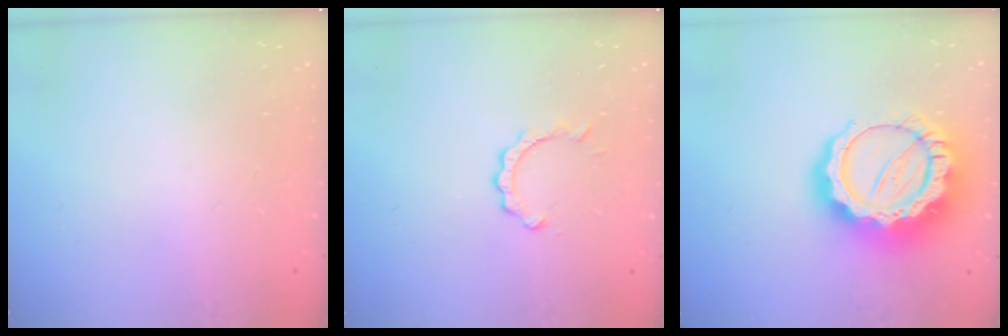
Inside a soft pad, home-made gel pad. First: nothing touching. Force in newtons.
{"total": 2.8, "press": 2.8, "slide": 0.3}
{"total": 21.8, "press": 21.7, "slide": 2.0}